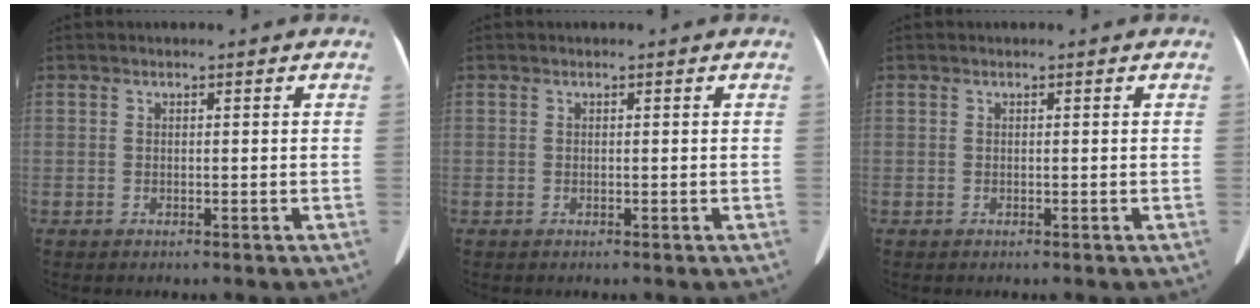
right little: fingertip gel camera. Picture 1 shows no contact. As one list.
[{"total": 0.0}, {"total": 0.0}]